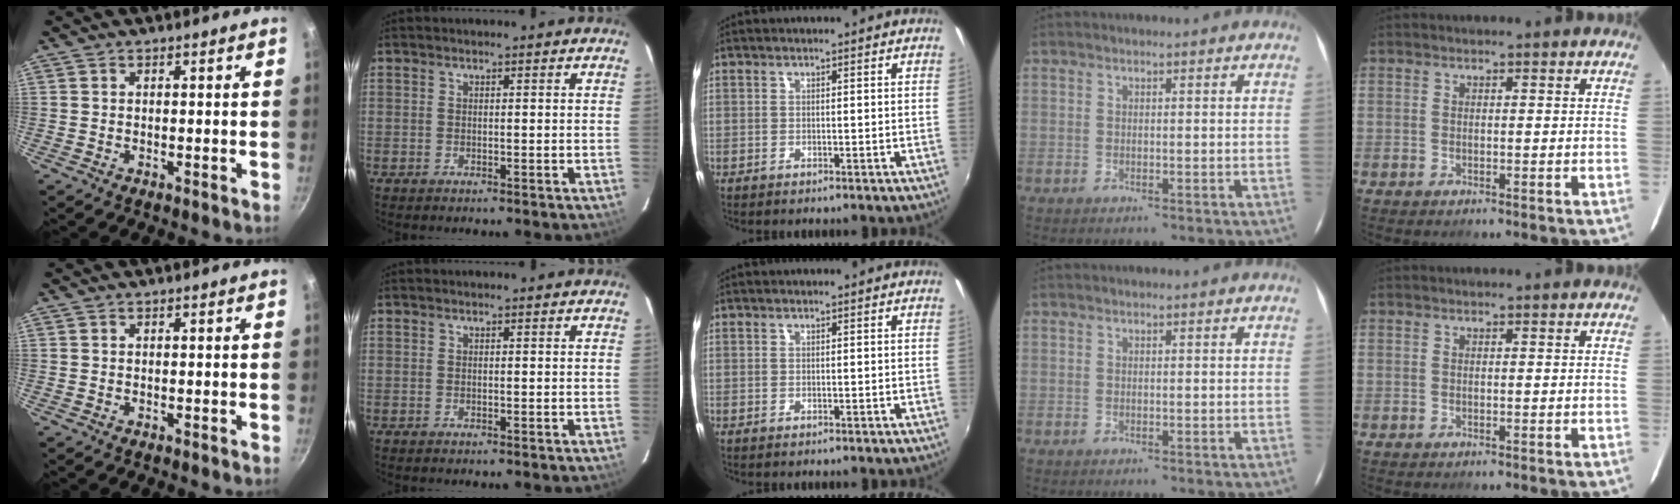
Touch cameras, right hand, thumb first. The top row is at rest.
{}